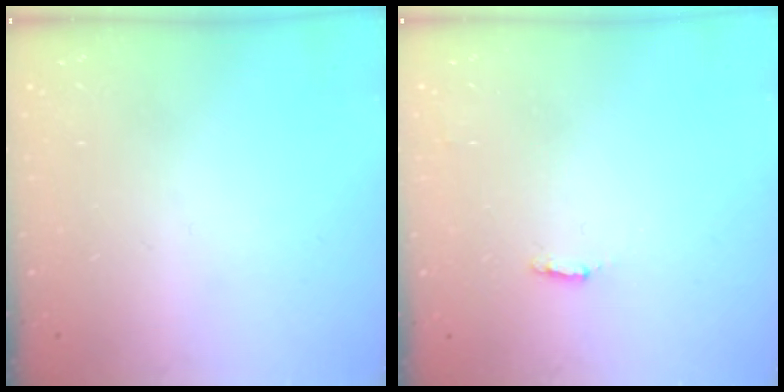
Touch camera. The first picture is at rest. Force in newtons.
{"total": 2.3, "press": 2.2, "slide": 0.5}